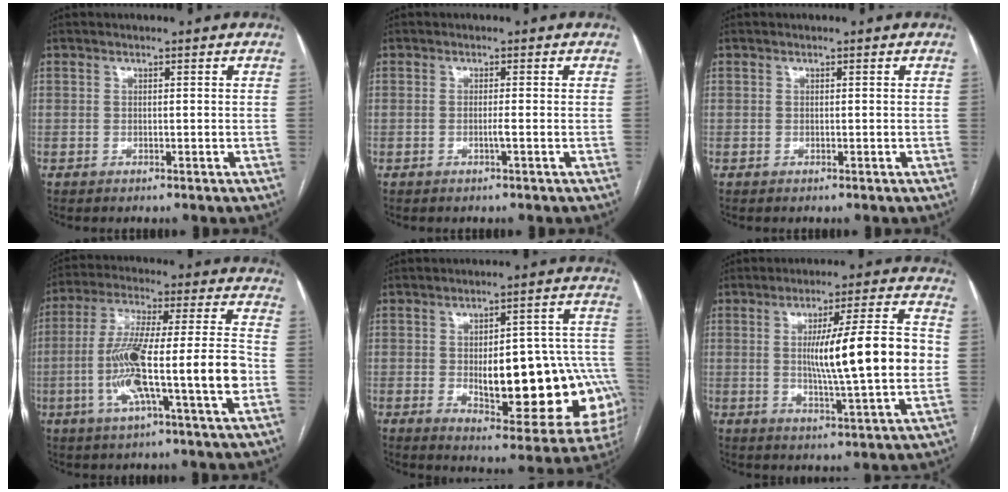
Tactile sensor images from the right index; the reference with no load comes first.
{"total": 1.0, "force": [-0.4, -0.2, 0.9], "torque": [-0.015, 0.000, -0.008]}
{"total": 0.0}
{"total": 17.0, "force": [-4.1, 0.6, 16.5], "torque": [-0.302, 0.007, -0.074]}
{"total": 22.3, "force": [-3.6, 7.5, 20.7], "torque": [-0.185, 0.033, -0.019]}
{"total": 14.7, "force": [0.5, 0.3, 14.7], "torque": [-0.230, 0.002, 0.008]}